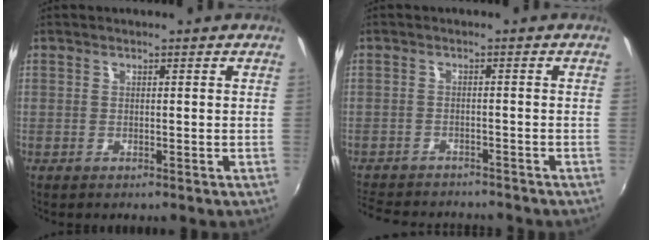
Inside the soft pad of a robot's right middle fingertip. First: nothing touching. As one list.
[{"total": 10.8, "force": [-9.7, 3.3, 3.5], "torque": [-0.094, -0.013, -0.150]}]